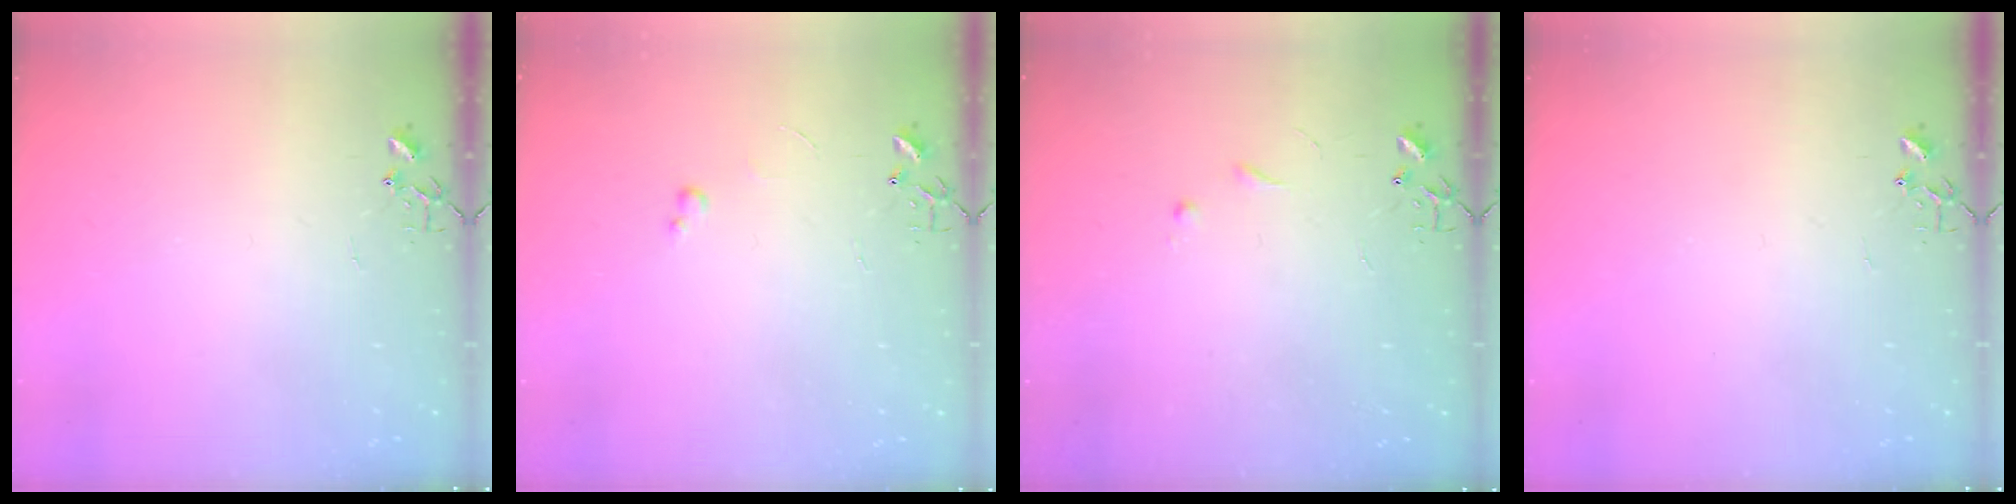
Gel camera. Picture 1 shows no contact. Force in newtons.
{"total": 2.6, "press": 2.6, "slide": 0.4}
{"total": 5.3, "press": 5.2, "slide": 0.7}
{"total": 0.0}